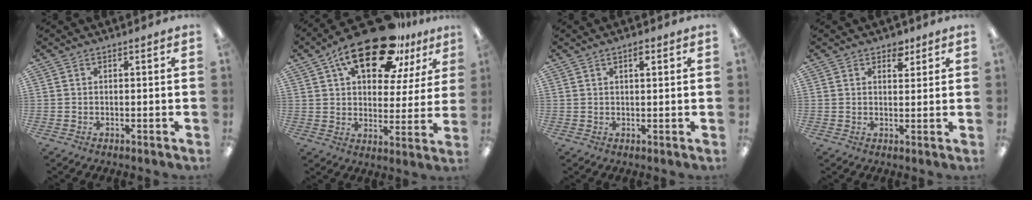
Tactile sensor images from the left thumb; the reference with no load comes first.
{"total": 21.1, "force": [13.5, 9.3, 13.3], "torque": [-0.212, -0.065, 0.226]}
{"total": 2.6, "force": [1.5, 0.9, 1.9], "torque": [-0.025, -0.002, 0.021]}
{"total": 3.8, "force": [2.4, 2.3, 1.7], "torque": [-0.005, -0.008, 0.037]}